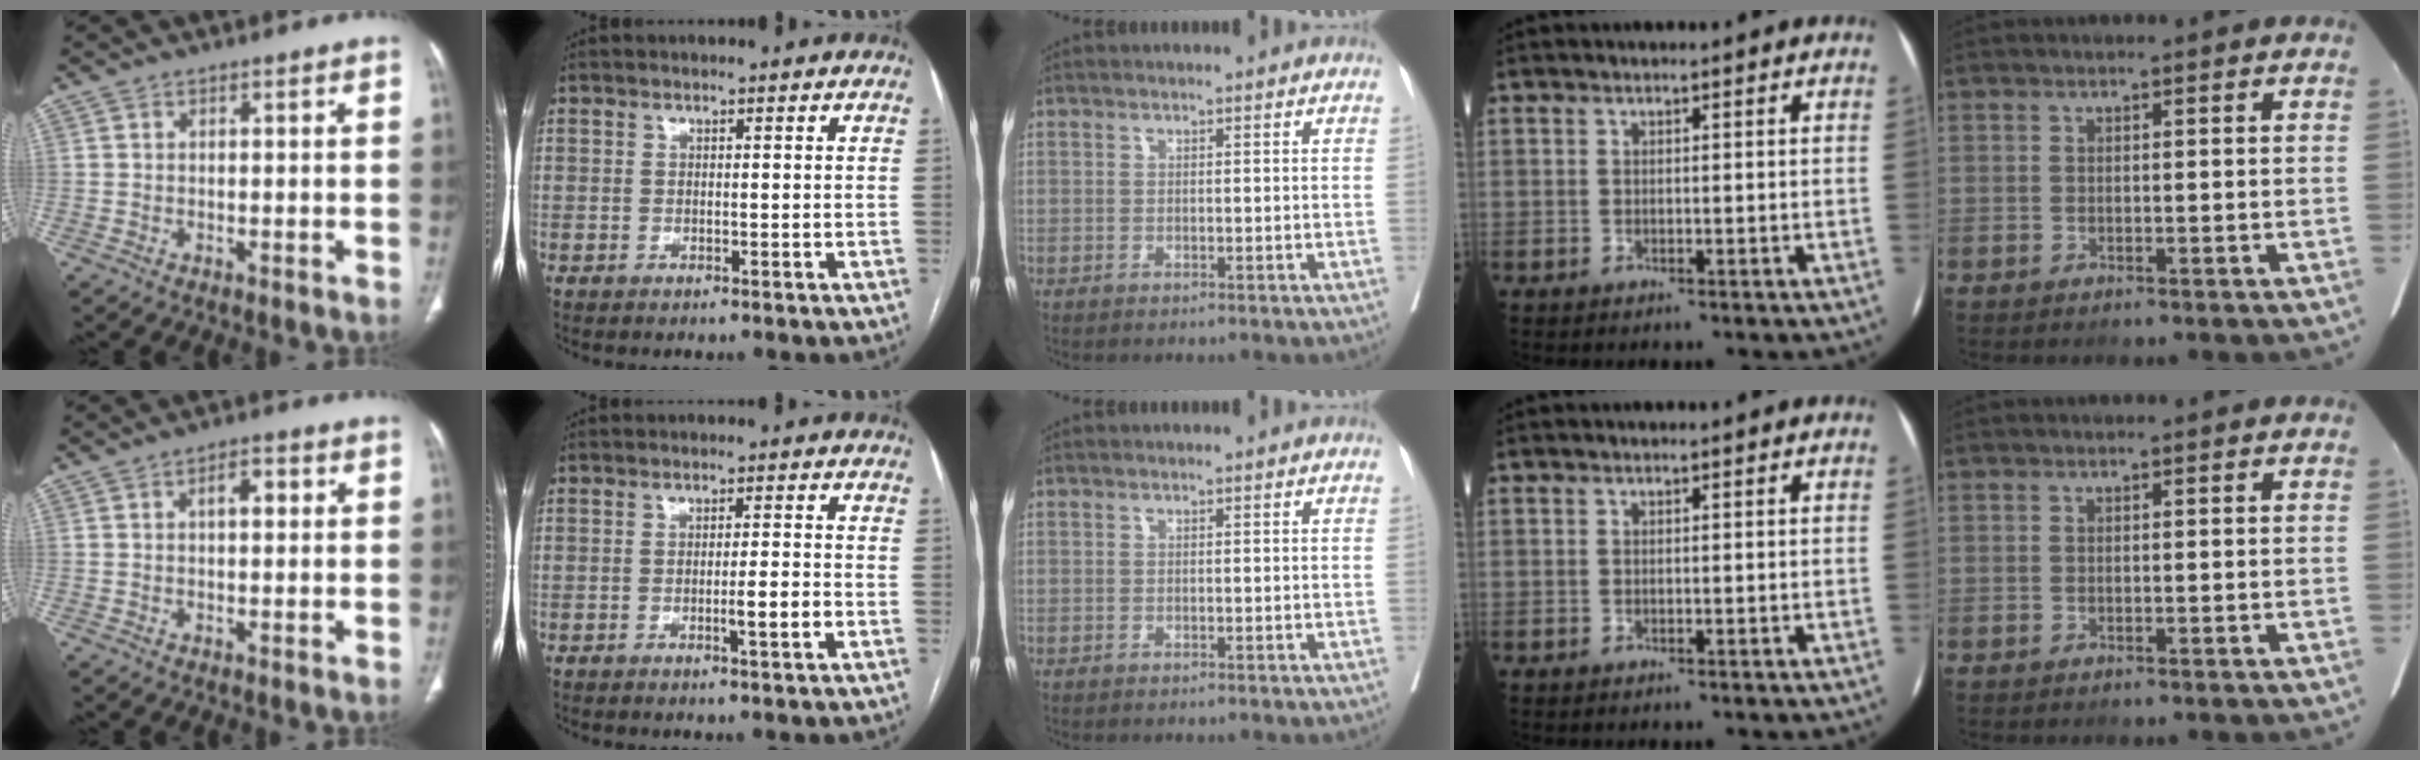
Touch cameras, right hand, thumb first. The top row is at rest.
{"thumb": {"total": 3.9, "force": [0.9, 1.9, 3.2], "torque": [-0.043, 0.008, 0.011]}, "index": {"total": 3.6, "force": [-1.2, 0.0, 3.4], "torque": [-0.051, -0.003, -0.018]}}